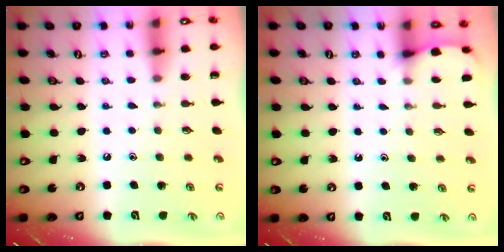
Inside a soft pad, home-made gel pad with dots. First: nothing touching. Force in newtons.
{"total": 2.8, "press": 2.8, "slide": 0.1}